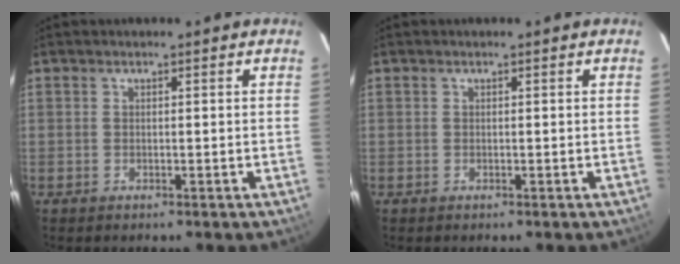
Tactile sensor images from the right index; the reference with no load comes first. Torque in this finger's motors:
{"motor_torque": [0.00, 0.00, 0.00, 0.00]}